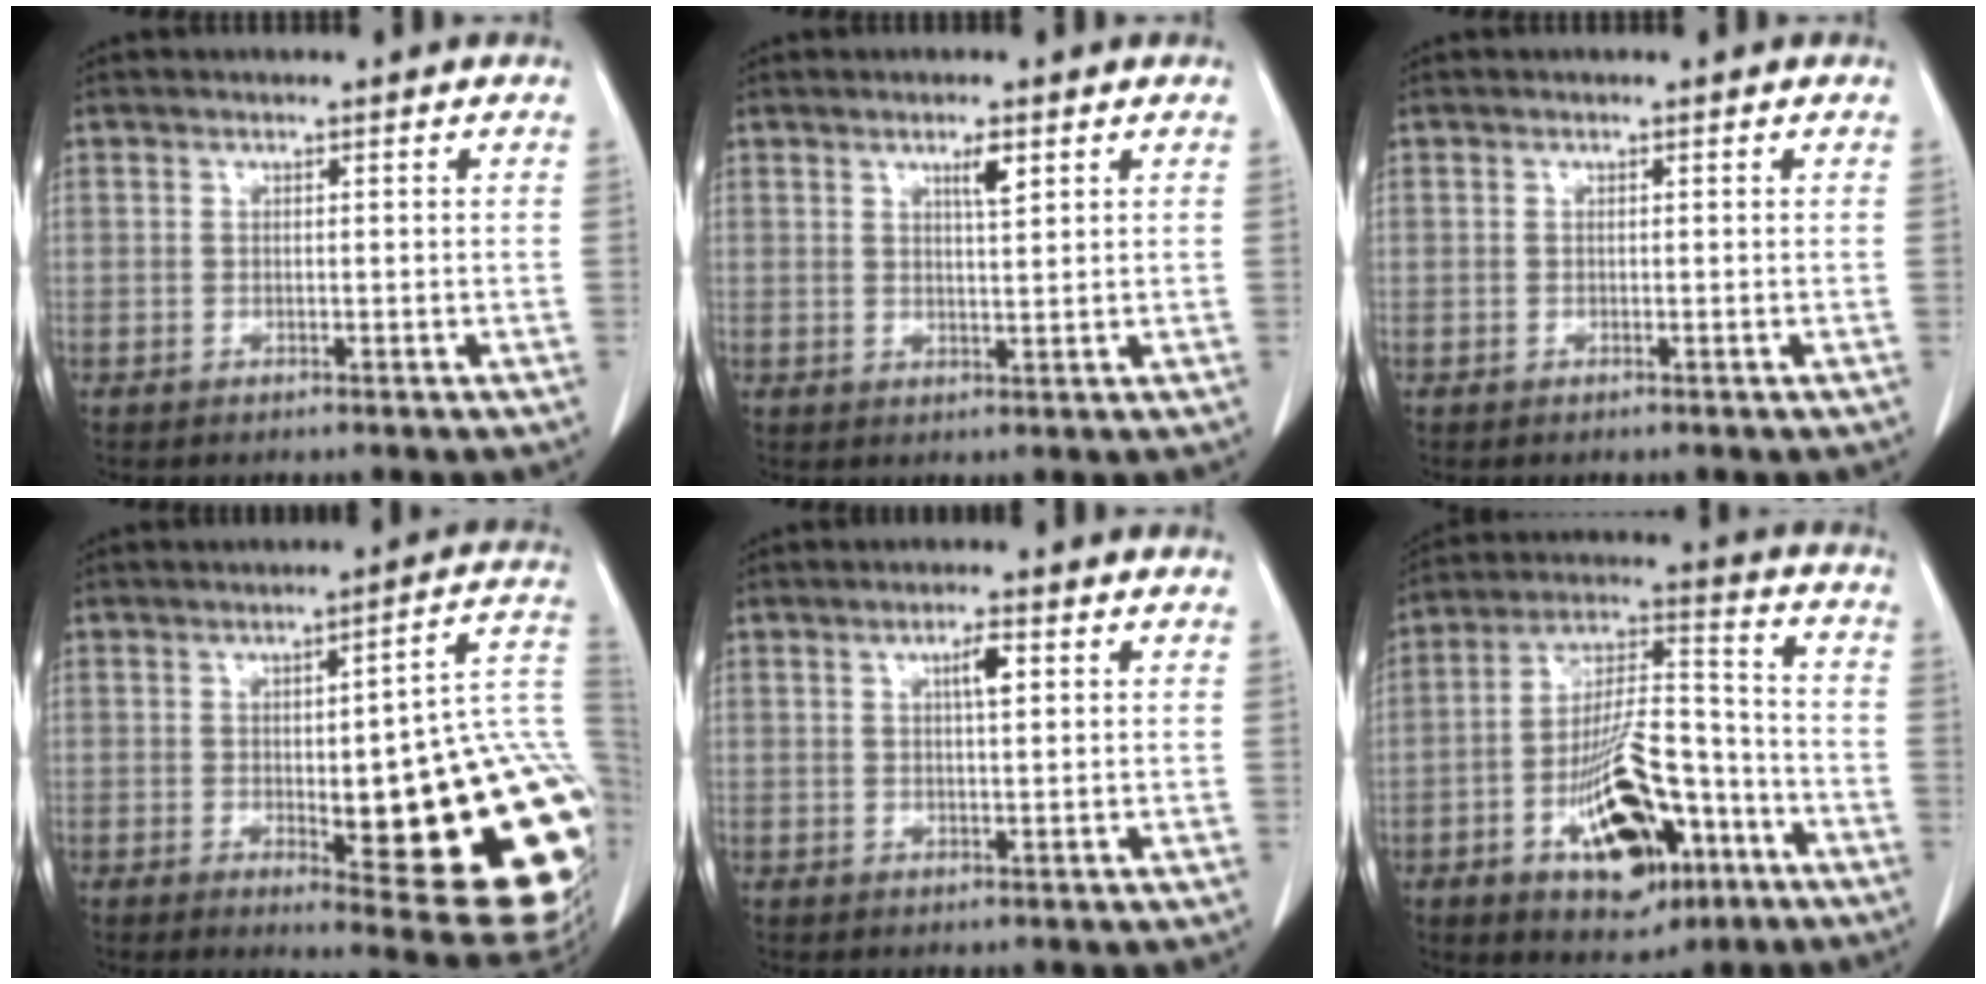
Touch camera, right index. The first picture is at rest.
{"total": 2.8, "force": [1.5, 0.3, 2.3], "torque": [-0.041, -0.003, 0.027]}
{"total": 0.0}
{"total": 26.1, "force": [-3.3, 5.2, 25.3], "torque": [-0.218, 0.011, -0.029]}
{"total": 3.0, "force": [1.1, 0.5, 2.8], "torque": [-0.048, 0.000, 0.018]}
{"total": 18.0, "force": [-7.5, 7.3, 14.6], "torque": [-0.254, 0.013, -0.110]}